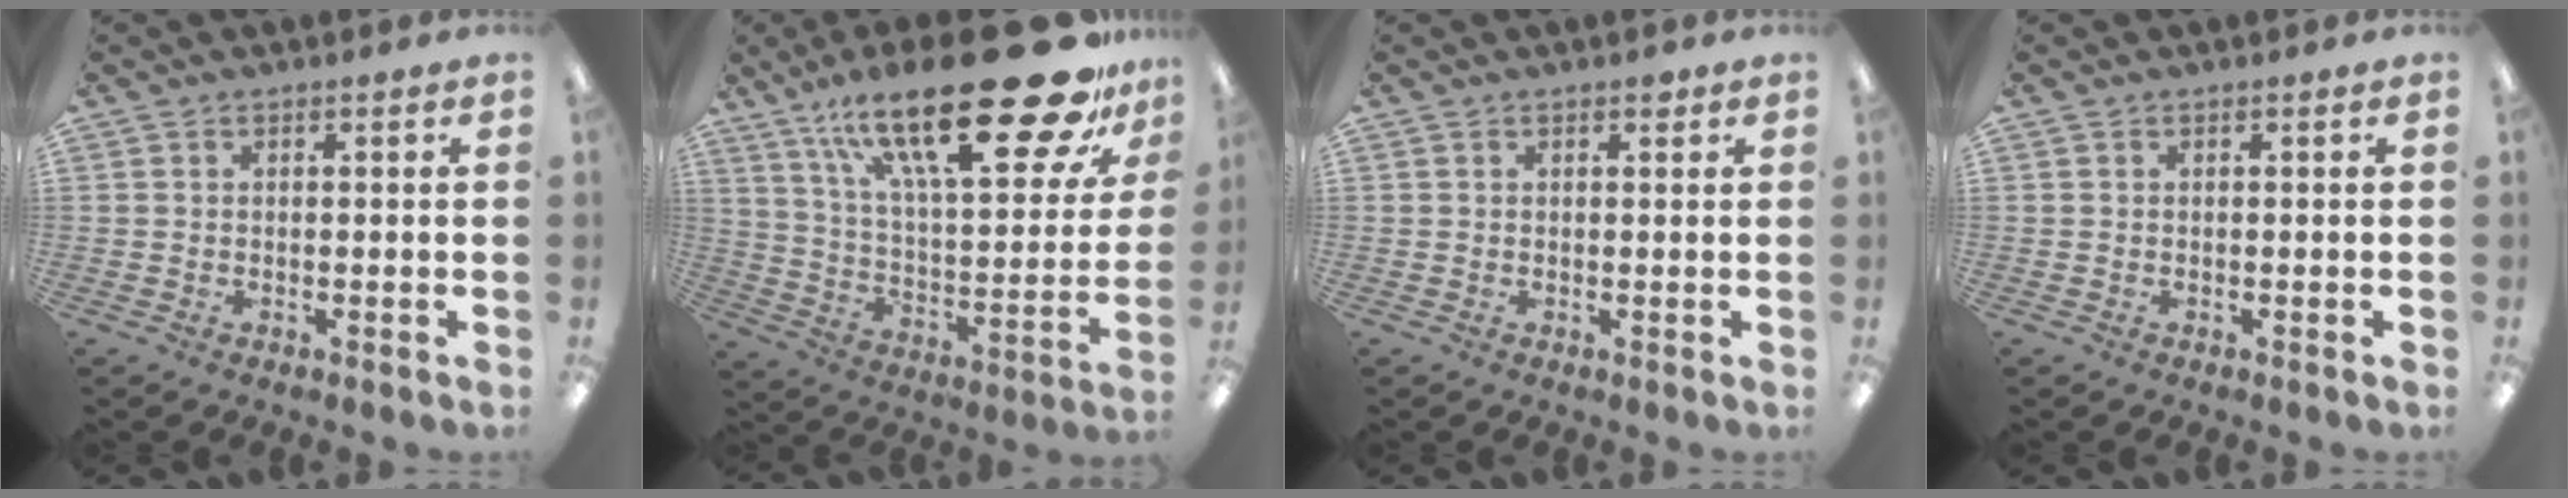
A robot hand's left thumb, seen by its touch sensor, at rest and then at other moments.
{"total": 33.3, "force": [20.0, 10.5, 24.4], "torque": [-0.374, -0.117, 0.330]}
{"total": 1.0, "force": [0.7, 0.5, 0.5], "torque": [0.006, -0.006, 0.009]}
{"total": 0.0}